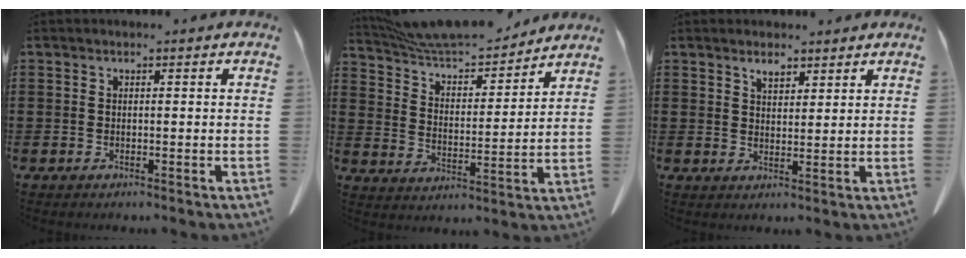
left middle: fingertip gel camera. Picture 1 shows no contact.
{"total": 6.9, "force": [6.6, 1.0, 1.7], "torque": [-0.065, -0.045, 0.116]}
{"total": 2.8, "force": [2.3, 1.2, 1.1], "torque": [-0.019, 0.002, 0.040]}